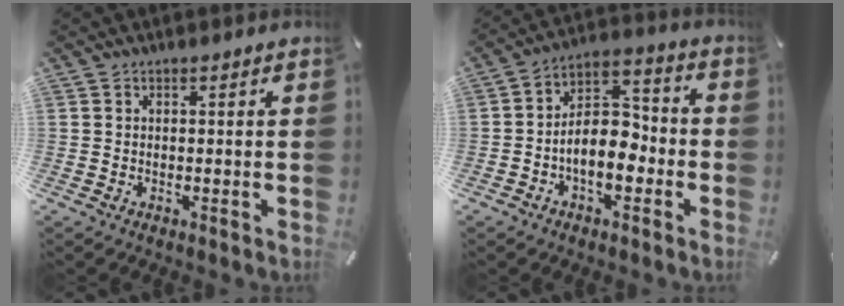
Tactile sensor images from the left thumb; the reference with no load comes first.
{"total": 11.0, "force": [-3.5, 7.0, 7.8], "torque": [-0.129, 0.011, -0.063]}